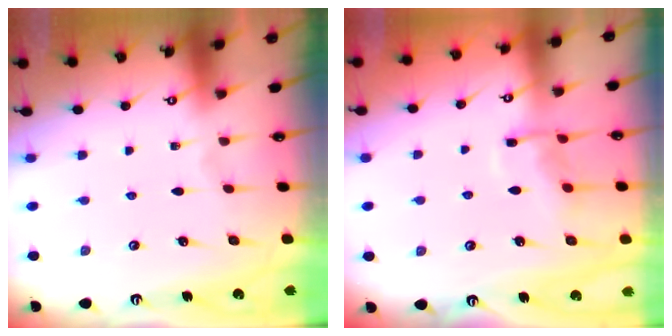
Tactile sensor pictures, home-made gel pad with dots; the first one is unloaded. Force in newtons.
{"total": 7.3, "press": 7.2, "slide": 0.7}